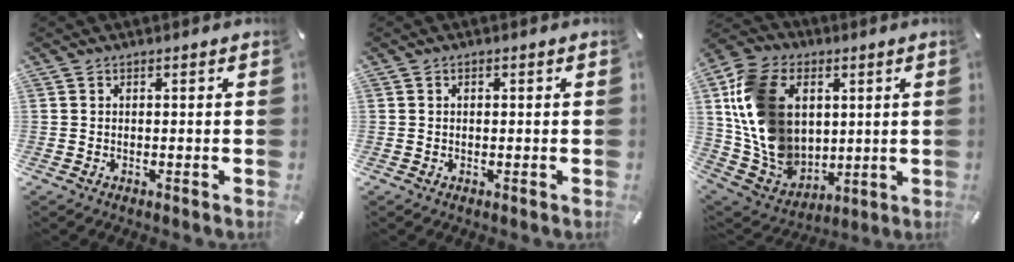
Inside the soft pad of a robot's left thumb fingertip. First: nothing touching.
{"total": 0.7, "force": [0.0, 0.5, 0.5], "torque": [-0.011, 0.001, -0.001]}
{"total": 18.1, "force": [4.1, 14.8, 9.5], "torque": [-0.220, -0.015, 0.085]}